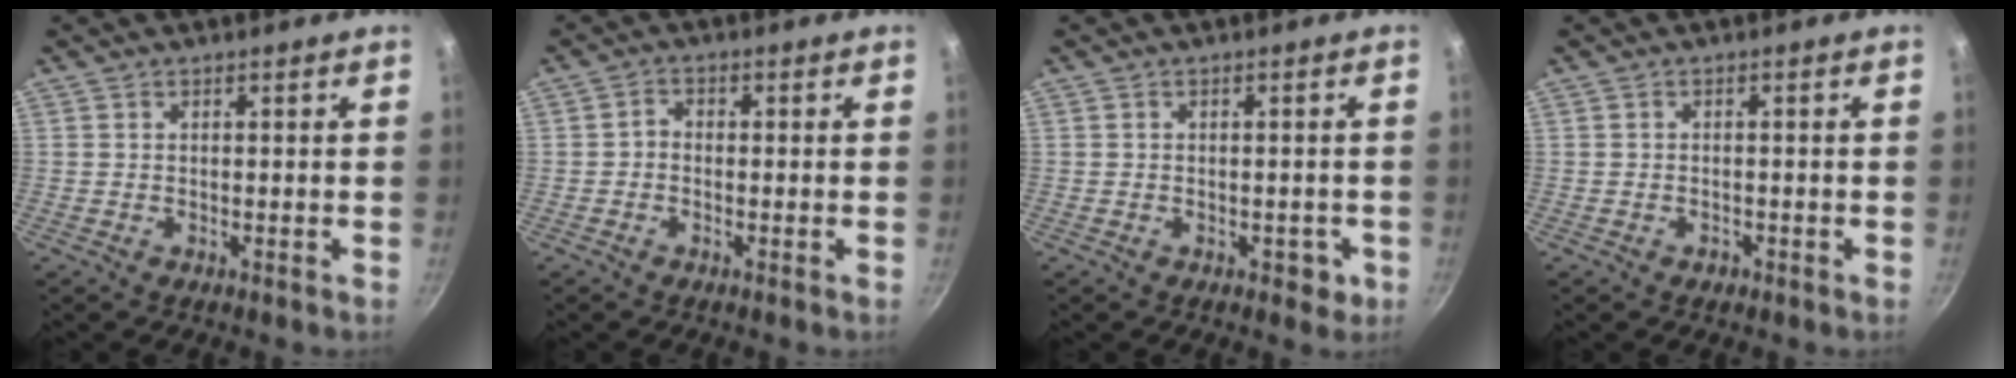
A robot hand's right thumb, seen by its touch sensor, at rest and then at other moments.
{"total": 1.9, "force": [-0.5, 1.5, 1.1], "torque": [-0.011, 0.008, -0.016]}
{"total": 2.5, "force": [-1.1, 1.7, 1.6], "torque": [-0.003, 0.005, -0.012]}
{"total": 1.1, "force": [-0.7, 0.8, 0.4], "torque": [-0.004, 0.003, -0.012]}